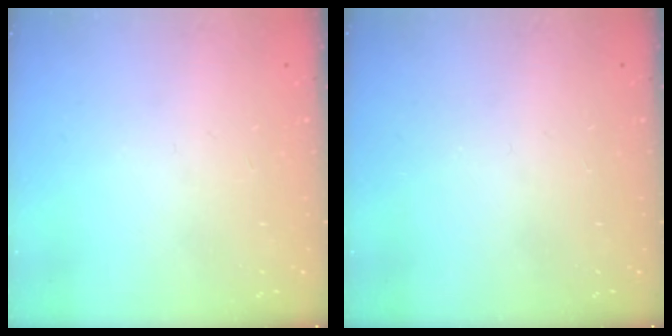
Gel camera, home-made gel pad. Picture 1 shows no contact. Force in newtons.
{"total": 0.0}